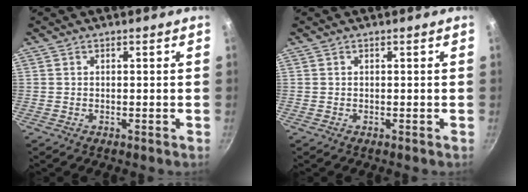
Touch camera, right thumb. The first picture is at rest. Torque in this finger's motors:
{"motor_torque": [0.00, 0.00, 0.00, 0.00, 0.01]}